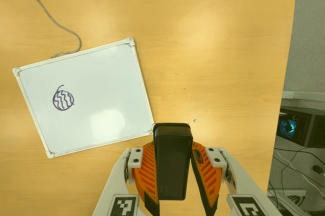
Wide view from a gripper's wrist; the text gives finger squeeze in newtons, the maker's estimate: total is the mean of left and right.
{"total": 6.3, "left": 4.9, "right": 7.8}